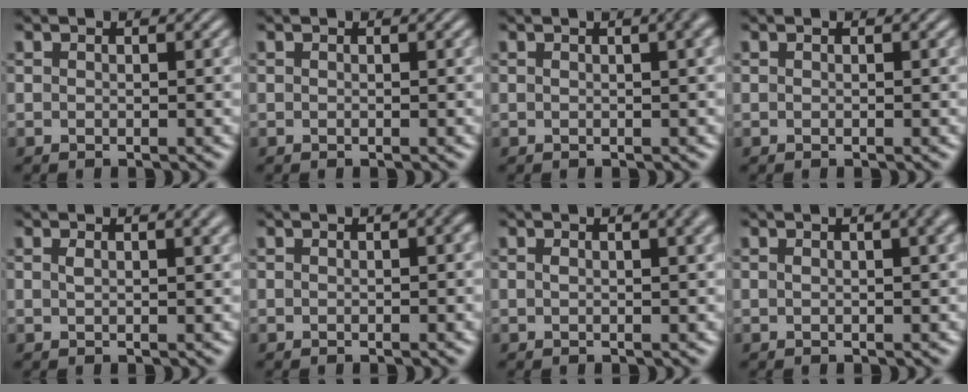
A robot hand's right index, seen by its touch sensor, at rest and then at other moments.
{"total": 0.0}
{"total": 1.7, "force": [0.3, 0.1, 1.7], "torque": [-0.012, 0.009, 0.003]}
{"total": 0.0}
{"total": 1.1, "force": [0.4, -0.4, 0.9], "torque": [-0.014, -0.003, 0.011]}
{"total": 0.7, "force": [-0.1, 0.1, 0.7], "torque": [-0.005, 0.003, -0.004]}
{"total": 1.2, "force": [0.2, -0.2, 1.2], "torque": [-0.011, 0.002, 0.006]}
{"total": 1.5, "force": [0.3, -0.1, 1.5], "torque": [-0.012, 0.006, 0.005]}